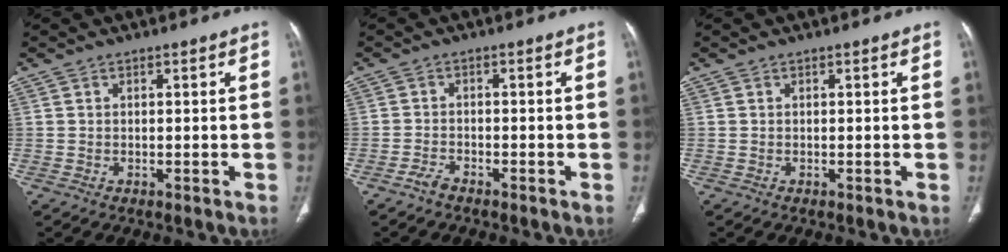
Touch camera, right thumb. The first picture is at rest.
{"total": 1.8, "force": [-1.6, 0.5, 0.6], "torque": [-0.018, 0.009, -0.031]}
{"total": 0.0}